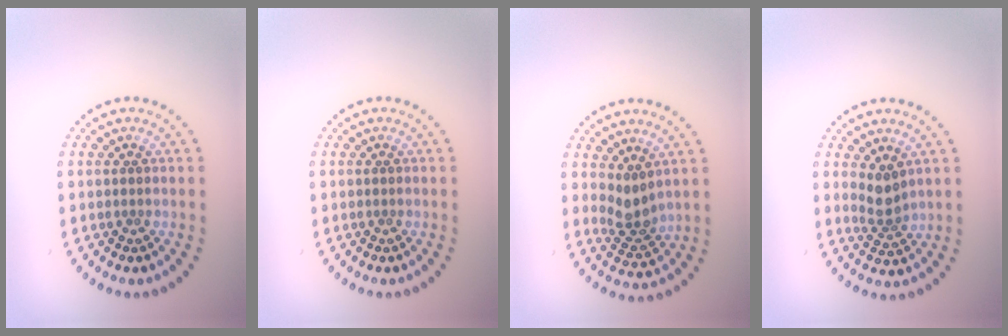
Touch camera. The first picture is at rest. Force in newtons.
{"total": 0.0}
{"total": 2.6, "press": 2.0, "slide": 1.5}
{"total": 2.4, "press": 1.9, "slide": 1.6}